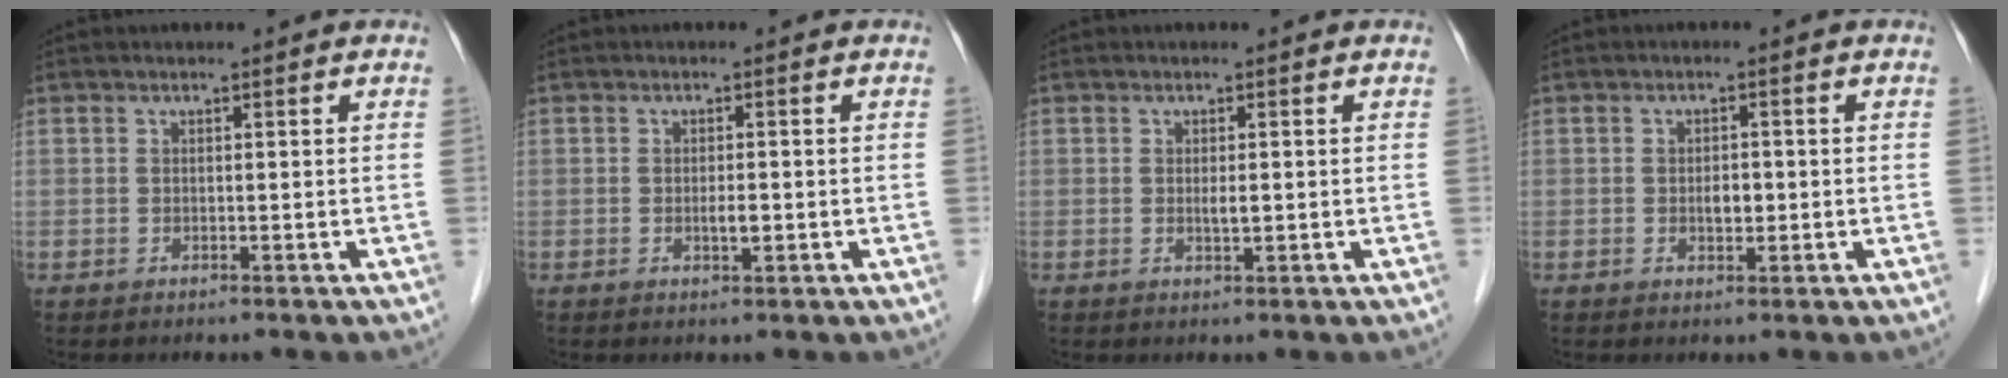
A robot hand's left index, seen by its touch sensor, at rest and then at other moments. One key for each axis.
{"total": 1.6, "fx": -0.5, "fy": 0.5, "fz": 1.5, "tx": -0.027, "ty": -0.004, "tz": -0.007}
{"total": 1.2, "fx": -0.1, "fy": 0.3, "fz": 1.2, "tx": -0.022, "ty": -0.005, "tz": -0.001}
{"total": 2.0, "fx": -0.4, "fy": 1.2, "fz": 1.6, "tx": -0.027, "ty": -0.002, "tz": -0.004}